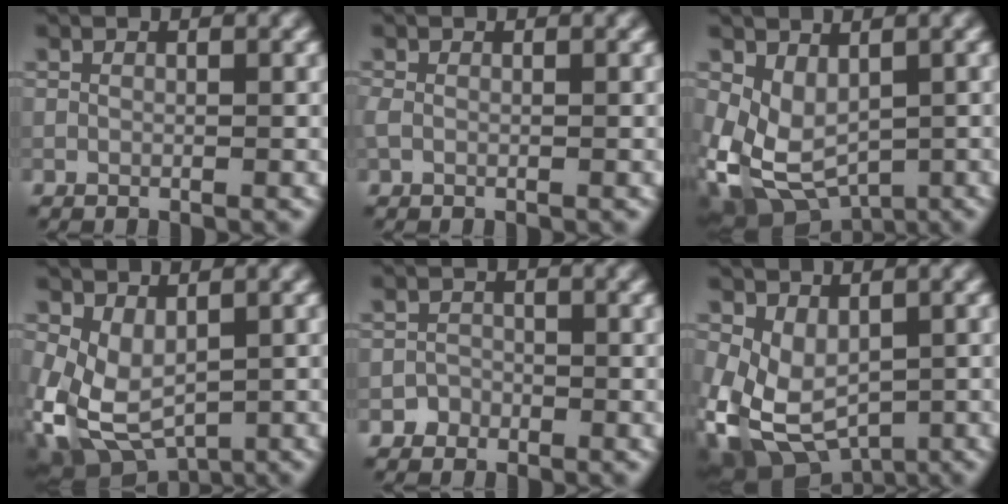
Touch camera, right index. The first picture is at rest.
{"total": 0.9, "force": [-0.2, 0.5, 0.7], "torque": [-0.021, -0.001, -0.007]}
{"total": 5.7, "force": [0.0, 4.2, 3.9], "torque": [-0.084, -0.024, 0.015]}
{"total": 6.2, "force": [-0.5, 4.2, 4.5], "torque": [-0.108, -0.017, -0.001]}
{"total": 1.2, "force": [-0.8, 0.9, -0.1], "torque": [0.013, 0.005, -0.014]}
{"total": 6.8, "force": [-1.0, 4.9, 4.6], "torque": [-0.100, -0.023, -0.001]}